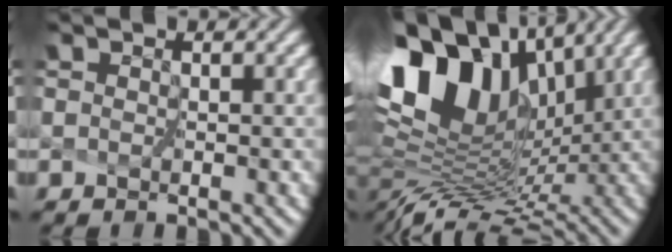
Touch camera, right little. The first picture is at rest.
{"total": 12.5, "force": [4.6, 6.4, 9.7], "torque": [-0.185, 0.018, 0.090]}